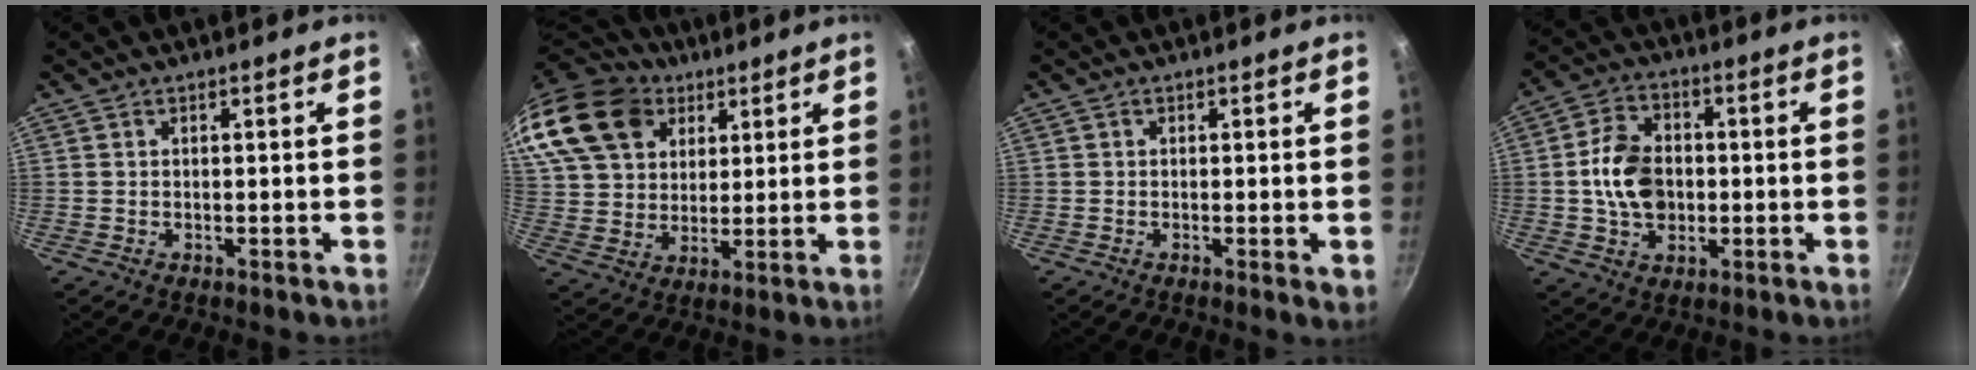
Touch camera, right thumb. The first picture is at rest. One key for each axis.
{"total": 23.2, "fx": 12.1, "fy": 16.6, "fz": 10.7, "tx": -0.232, "ty": 0.013, "tz": 0.229}
{"total": 1.5, "fx": -0.3, "fy": 0.0, "fz": 1.5, "tx": -0.025, "ty": -0.005, "tz": -0.007}
{"total": 10.9, "fx": -0.3, "fy": 8.1, "fz": 7.4, "tx": -0.110, "ty": 0.016, "tz": -0.010}